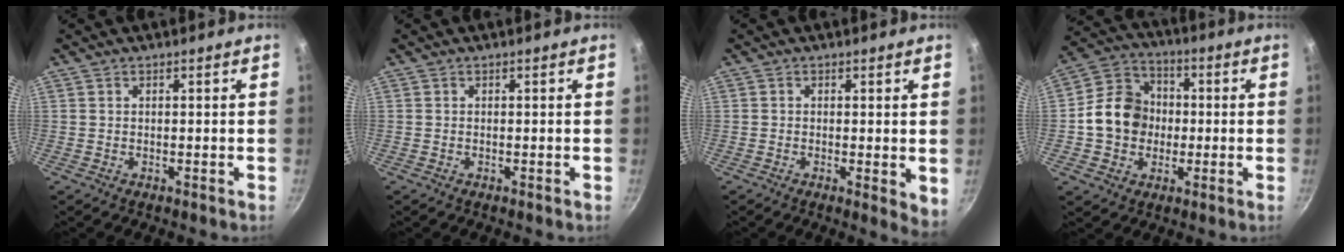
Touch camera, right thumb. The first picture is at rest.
{"total": 0.0}
{"total": 4.1, "force": [-0.1, 1.6, 3.8], "torque": [-0.047, -0.012, -0.004]}
{"total": 12.5, "force": [-0.7, 10.8, 6.3], "torque": [-0.078, 0.024, -0.029]}